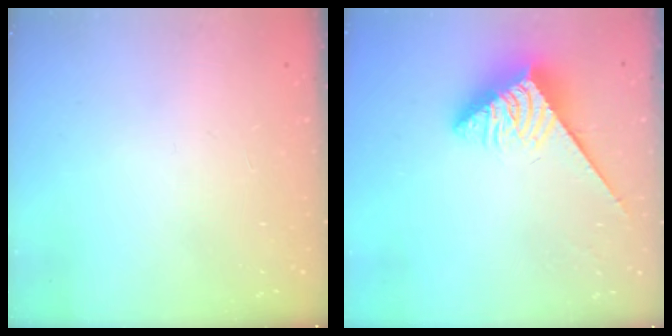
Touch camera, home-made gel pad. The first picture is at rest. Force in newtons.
{"total": 3.9, "press": 3.8, "slide": 0.7}